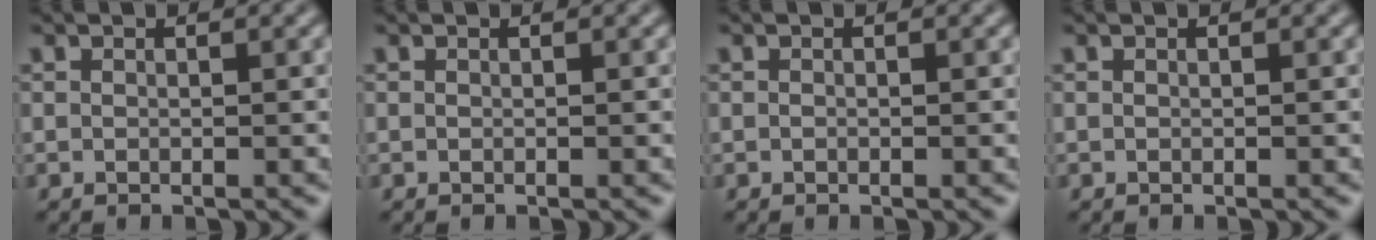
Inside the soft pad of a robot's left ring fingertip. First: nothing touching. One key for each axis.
{"total": 0.0}
{"total": 0.0}
{"total": 0.0}